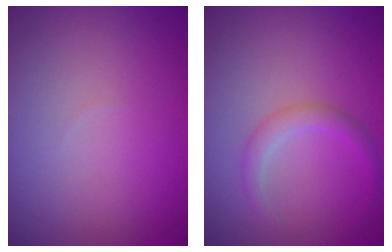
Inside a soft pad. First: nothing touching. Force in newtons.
{"total": 1.8, "press": 1.8, "slide": 0.1}